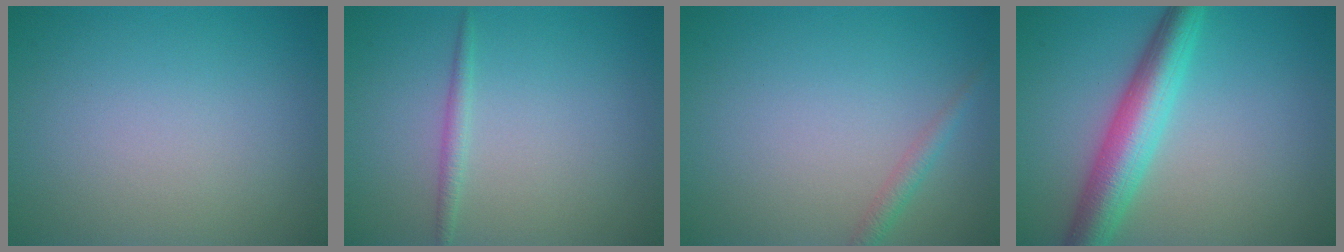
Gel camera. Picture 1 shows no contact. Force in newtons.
{"total": 1.1, "press": 1.1, "slide": 0.1}
{"total": 1.4, "press": 1.4, "slide": 0.0}
{"total": 5.8, "press": 5.8, "slide": 0.3}